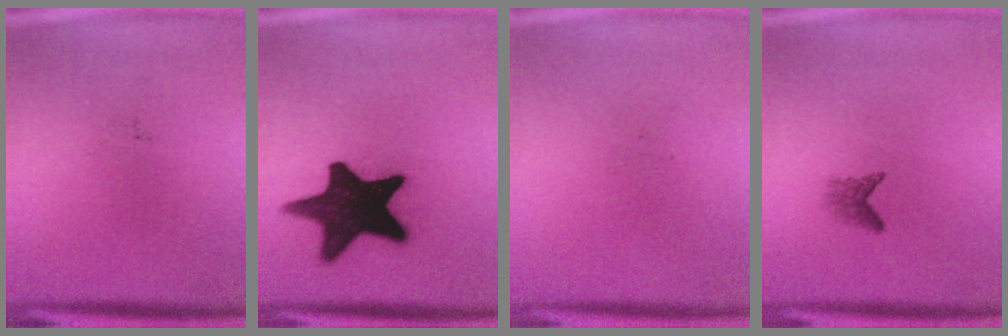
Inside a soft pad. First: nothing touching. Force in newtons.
{"total": 18.4}
{"total": 0.0}
{"total": 1.6}